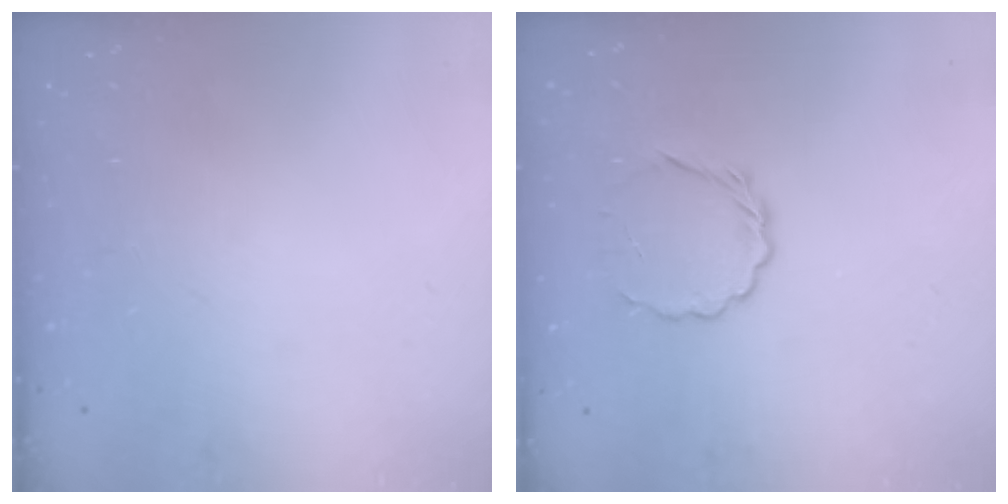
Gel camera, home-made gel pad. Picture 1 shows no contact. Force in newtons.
{"total": 4.9, "press": 4.8, "slide": 1.1}